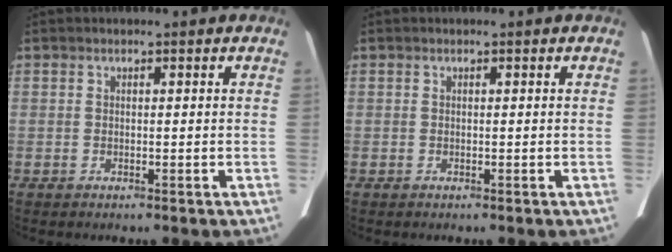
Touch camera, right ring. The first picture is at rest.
{"total": 0.0}